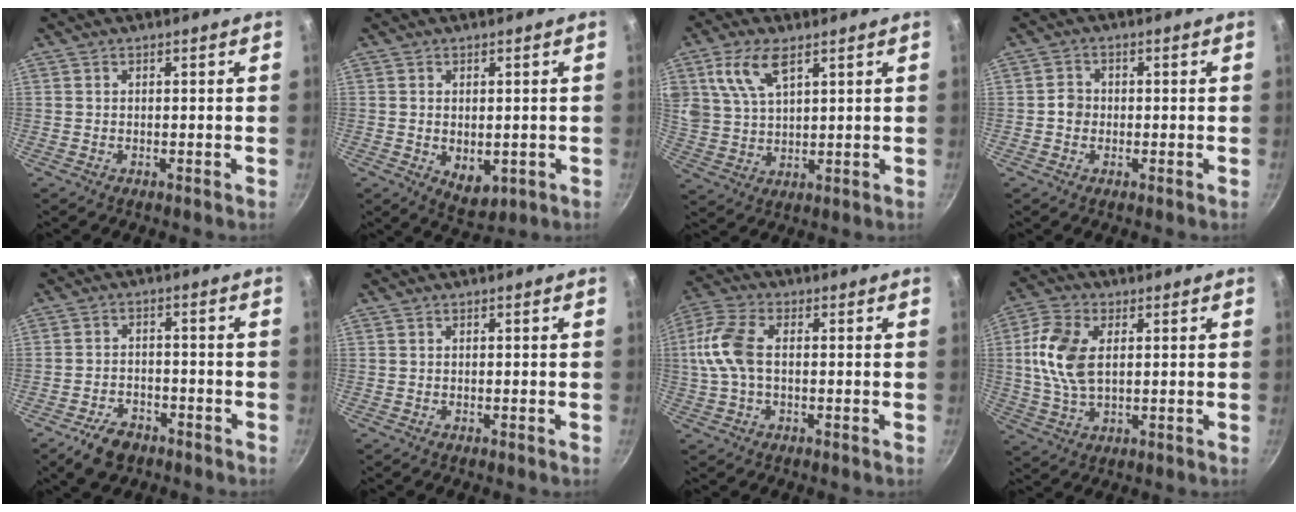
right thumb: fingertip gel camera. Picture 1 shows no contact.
{"total": 5.8, "force": [-0.7, 3.8, 4.3], "torque": [-0.054, -0.012, 0.001]}
{"total": 9.3, "force": [4.6, 4.7, 6.6], "torque": [-0.127, -0.012, 0.096]}
{"total": 2.7, "force": [-0.5, 2.4, 1.0], "torque": [-0.004, 0.011, -0.012]}
{"total": 6.7, "force": [-4.5, 3.9, 3.2], "torque": [-0.054, 0.032, -0.071]}
{"total": 0.0}
{"total": 10.0, "force": [0.4, 5.7, 8.2], "torque": [-0.182, 0.020, -0.005]}
{"total": 11.1, "force": [1.8, 6.6, 8.8], "torque": [-0.173, 0.005, 0.031]}